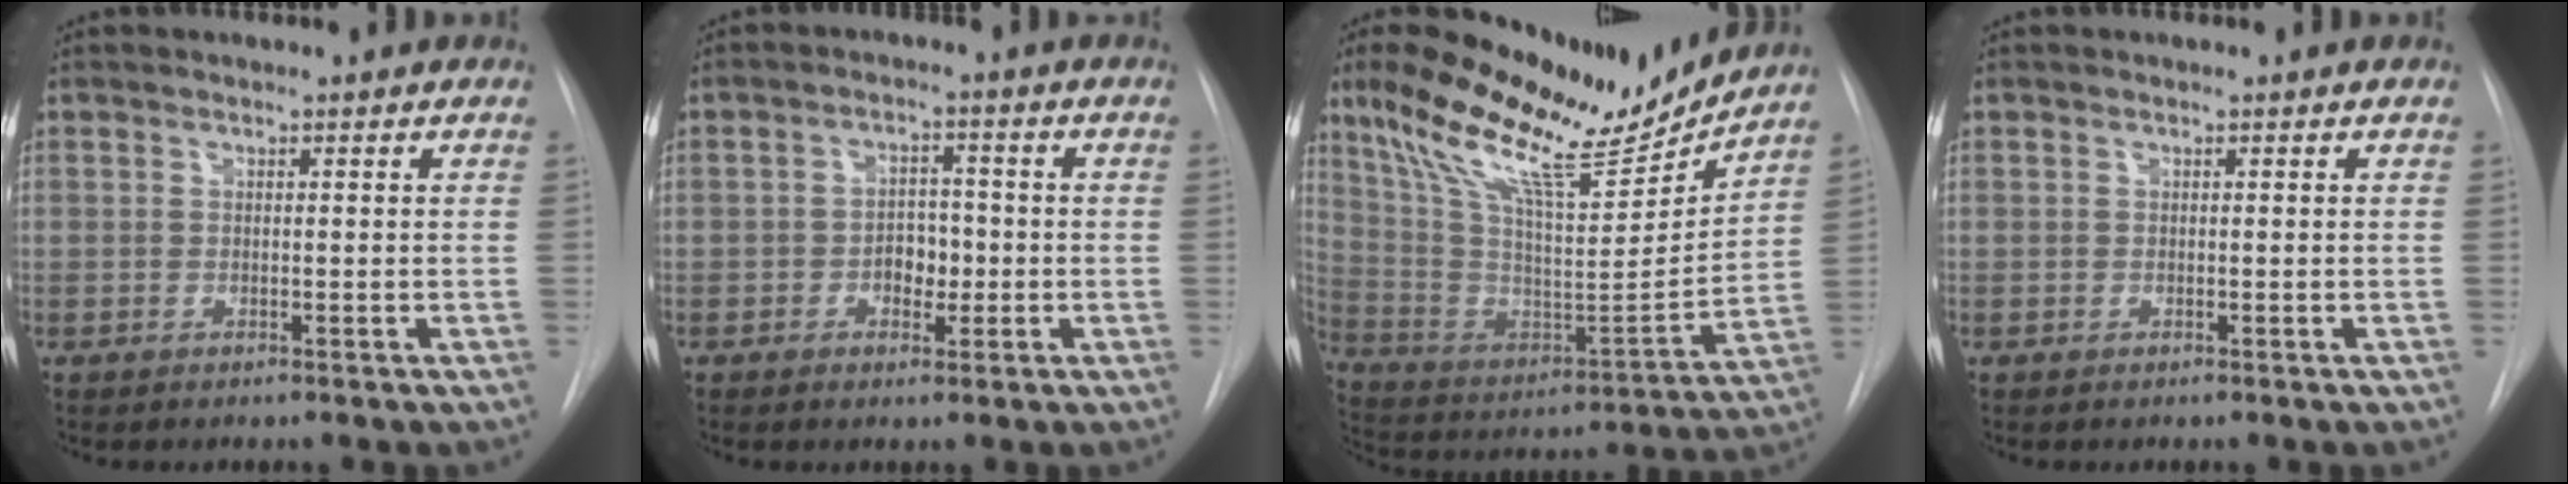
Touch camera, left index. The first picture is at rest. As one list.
[{"total": 3.9, "force": [-1.0, 2.6, 2.7], "torque": [-0.036, 0.006, -0.015]}, {"total": 21.5, "force": [17.4, 3.4, 12.1], "torque": [-0.230, -0.007, 0.302]}, {"total": 0.0}]